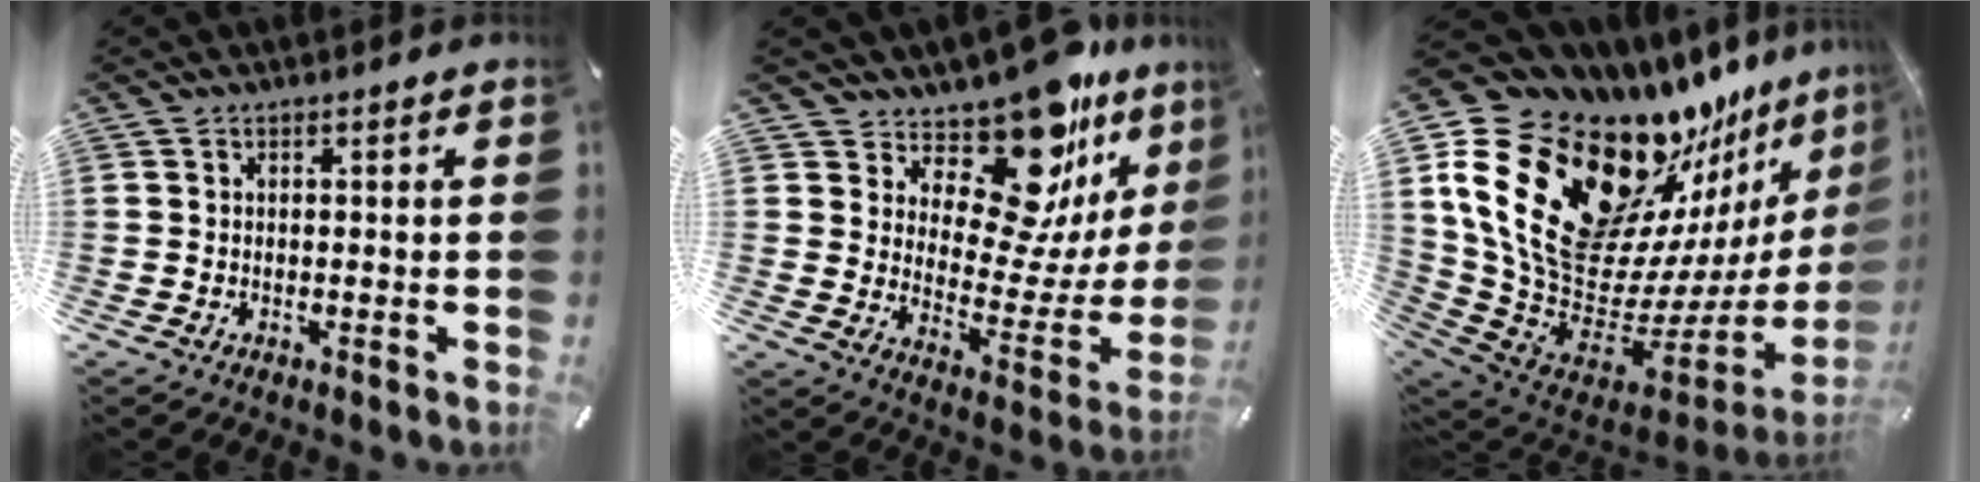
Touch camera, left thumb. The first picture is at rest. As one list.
[{"total": 16.7, "force": [13.2, 6.0, 8.2], "torque": [-0.134, -0.130, 0.222]}, {"total": 25.4, "force": [11.6, 15.4, 16.6], "torque": [-0.274, -0.119, 0.240]}]